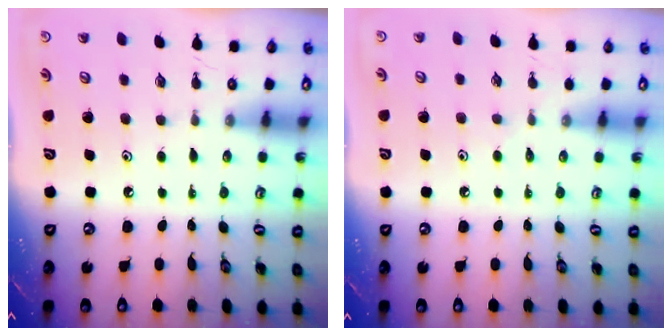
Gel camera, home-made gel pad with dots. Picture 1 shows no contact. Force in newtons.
{"total": 2.8, "press": 2.7, "slide": 0.5}